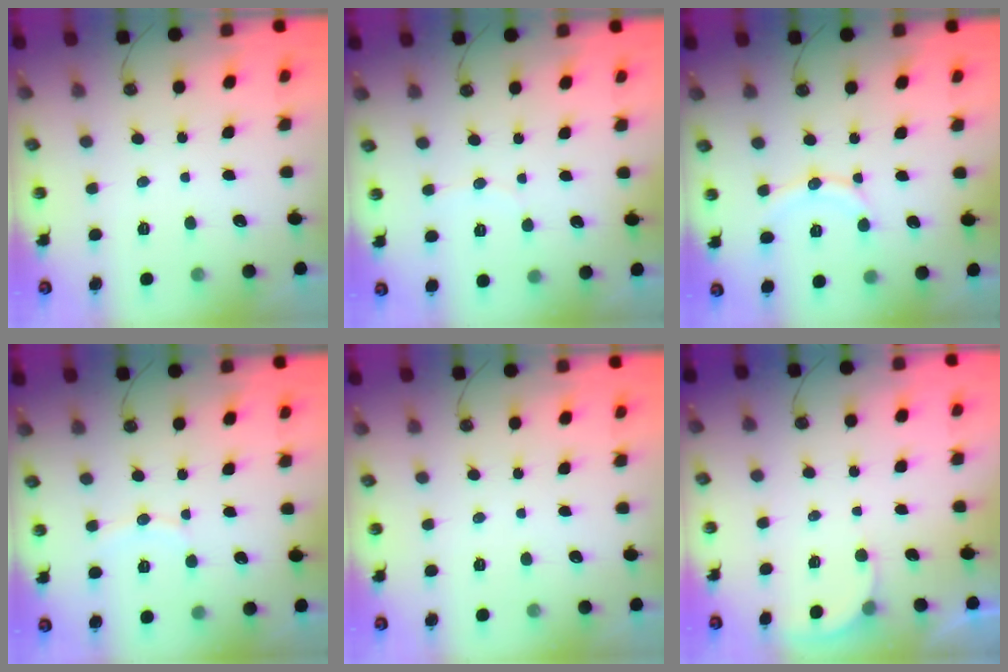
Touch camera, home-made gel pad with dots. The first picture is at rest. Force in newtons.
{"total": 2.4, "press": 2.4, "slide": 0.2}
{"total": 9.4, "press": 9.4, "slide": 0.6}
{"total": 5.5, "press": 5.4, "slide": 0.5}
{"total": 0.0}
{"total": 2.7, "press": 2.7, "slide": 0.2}